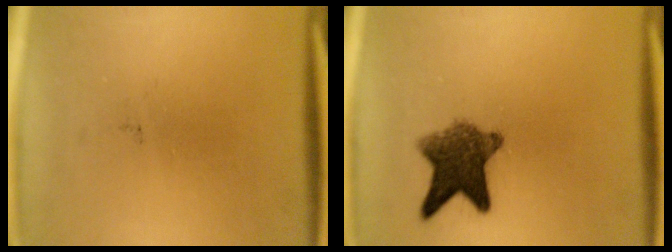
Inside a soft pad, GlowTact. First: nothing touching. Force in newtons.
{"total": 8.1}